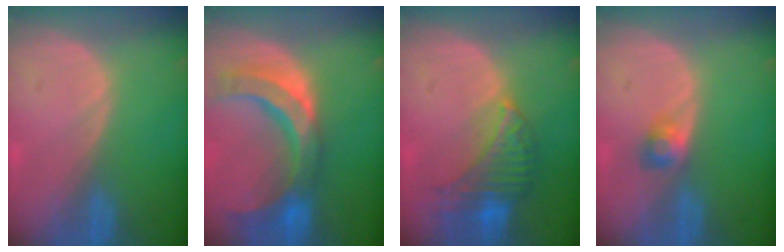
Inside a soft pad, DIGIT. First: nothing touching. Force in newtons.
{"total": 11.1, "press": 9.5, "slide": 5.7}
{"total": 8.0, "press": 7.1, "slide": 3.8}
{"total": 2.4, "press": 2.3, "slide": 0.9}